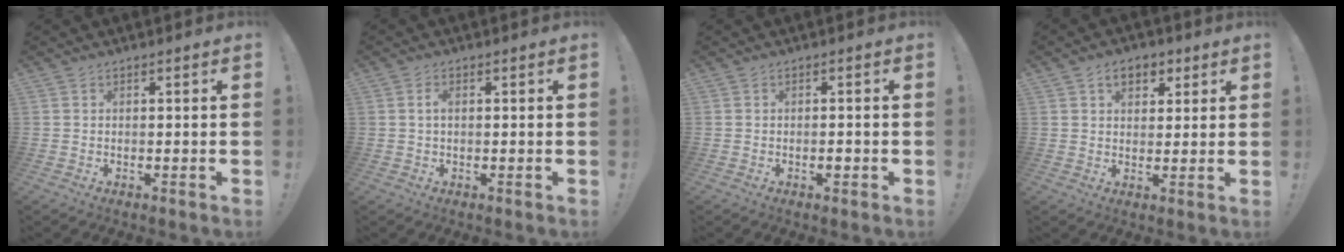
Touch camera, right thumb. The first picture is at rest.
{"total": 3.0, "force": [0.6, 1.2, 2.7], "torque": [-0.053, 0.005, 0.009]}
{"total": 1.2, "force": [-0.5, 0.7, 0.8], "torque": [-0.002, 0.000, -0.009]}
{"total": 6.3, "force": [3.0, 4.4, 3.4], "torque": [-0.044, -0.003, 0.052]}